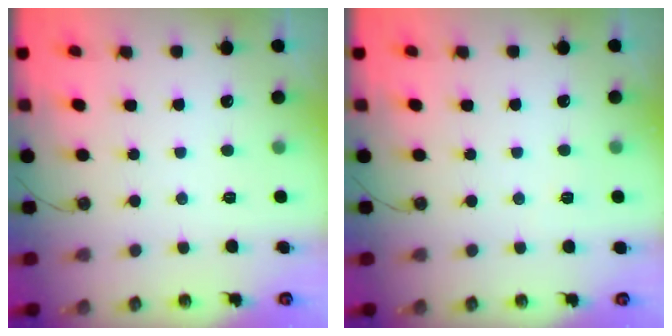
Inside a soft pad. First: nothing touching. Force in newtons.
{"total": 2.5, "press": 1.2, "slide": 2.2}